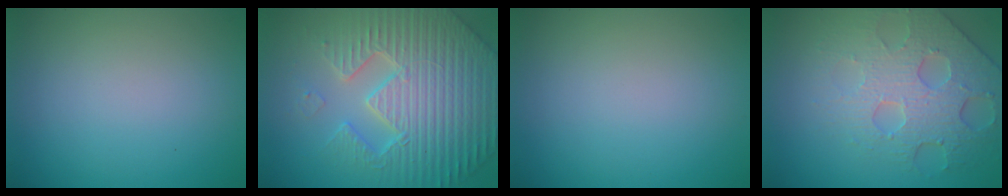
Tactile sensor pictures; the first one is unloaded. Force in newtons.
{"total": 7.7, "press": 7.5, "slide": 1.9}
{"total": 0.0}
{"total": 5.2, "press": 4.6, "slide": 2.3}